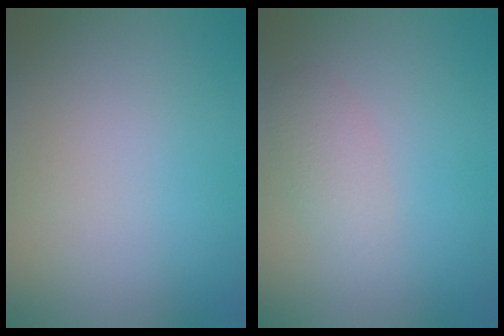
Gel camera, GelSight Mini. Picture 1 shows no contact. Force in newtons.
{"total": 1.7, "press": 1.7, "slide": 0.0}